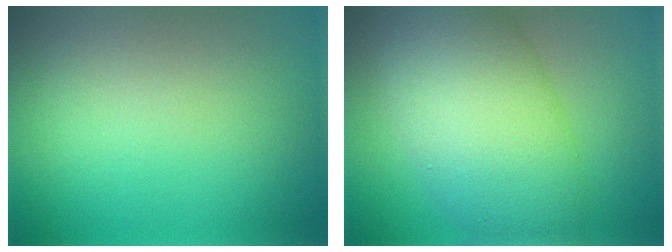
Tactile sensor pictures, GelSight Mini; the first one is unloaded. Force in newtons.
{"total": 10.4, "press": 10.4, "slide": 0.2}